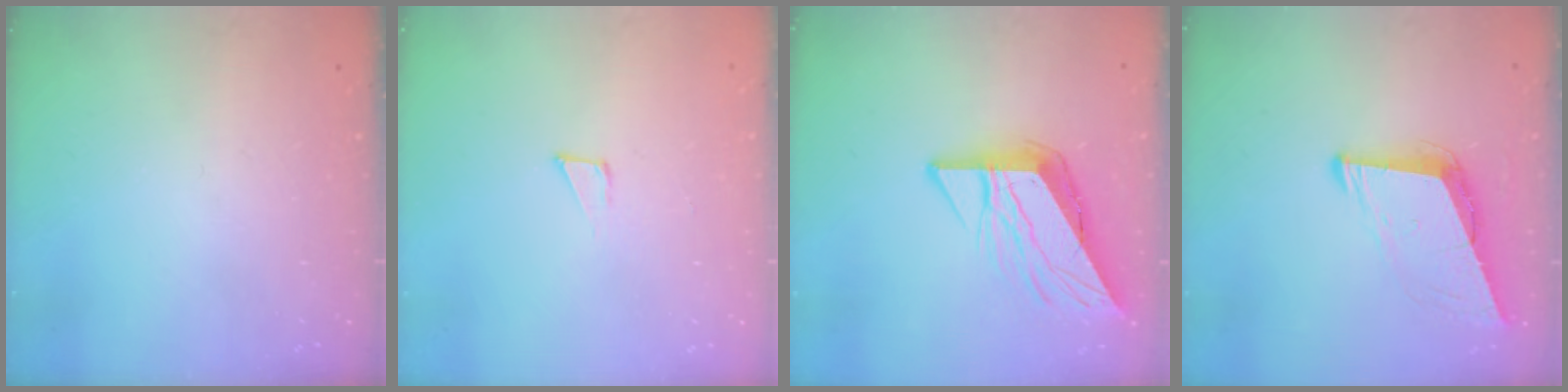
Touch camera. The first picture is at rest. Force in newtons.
{"total": 4.2, "press": 4.2, "slide": 0.4}
{"total": 11.7, "press": 11.6, "slide": 1.4}
{"total": 8.3, "press": 7.8, "slide": 3.1}